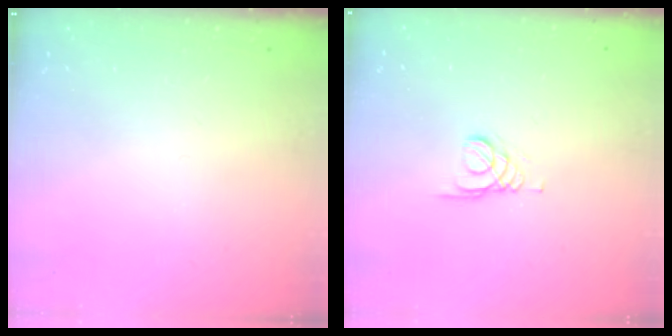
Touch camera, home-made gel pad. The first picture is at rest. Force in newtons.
{"total": 1.4, "press": 1.4, "slide": 0.2}